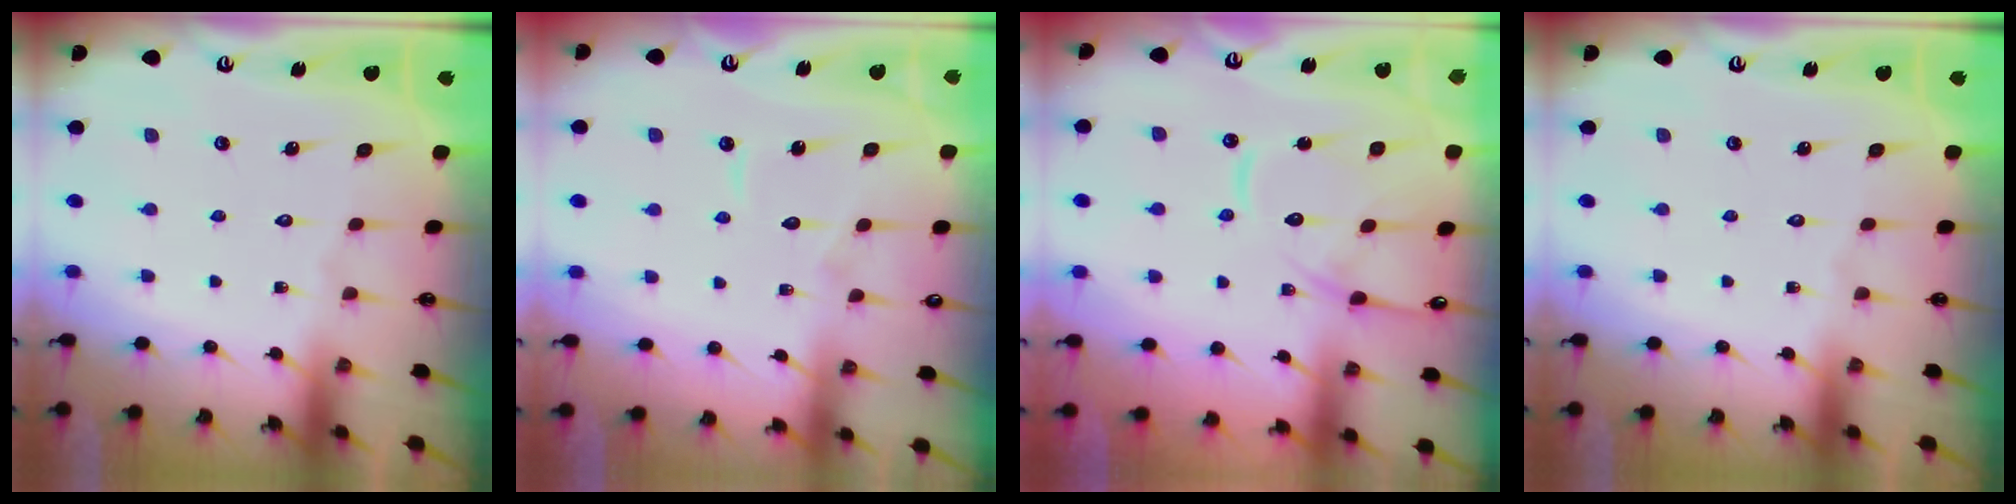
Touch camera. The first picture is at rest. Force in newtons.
{"total": 3.9, "press": 3.9, "slide": 0.2}
{"total": 11.5, "press": 11.5, "slide": 0.6}
{"total": 0.0}